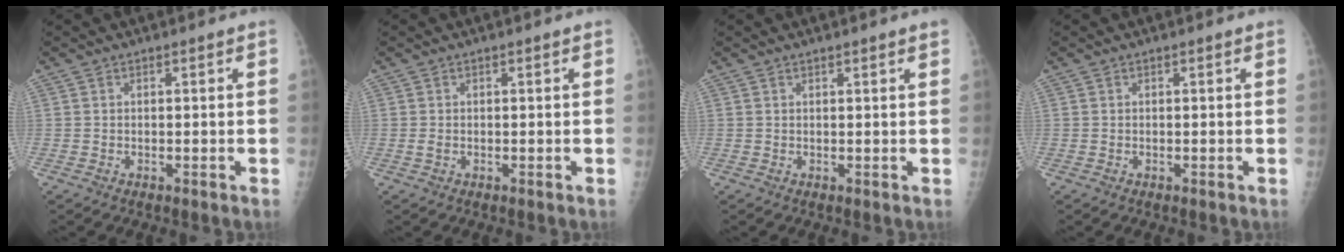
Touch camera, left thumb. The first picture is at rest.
{"total": 0.8, "force": [-0.1, 0.5, 0.6], "torque": [-0.015, -0.001, -0.001]}
{"total": 1.6, "force": [1.2, 0.0, 1.1], "torque": [-0.011, 0.001, 0.017]}
{"total": 0.0}